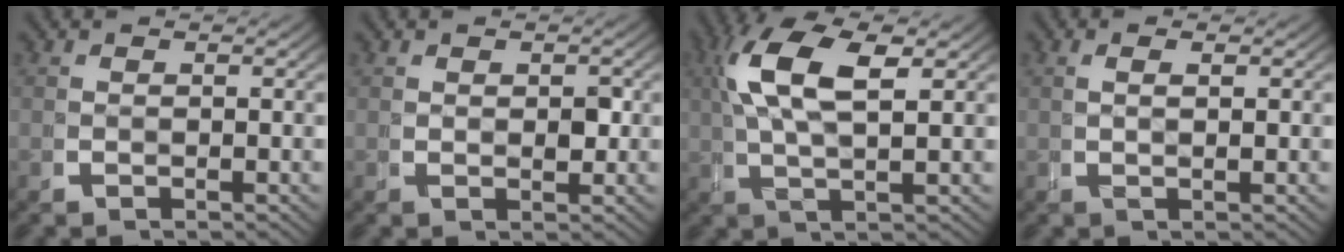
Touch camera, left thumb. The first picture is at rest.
{"total": 1.1, "force": [0.5, 0.7, 0.7], "torque": [-0.008, 0.004, 0.008]}
{"total": 6.4, "force": [2.6, 2.2, 5.5], "torque": [-0.108, 0.011, 0.049]}
{"total": 0.6, "force": [0.4, -0.3, 0.3], "torque": [-0.009, 0.011, 0.009]}